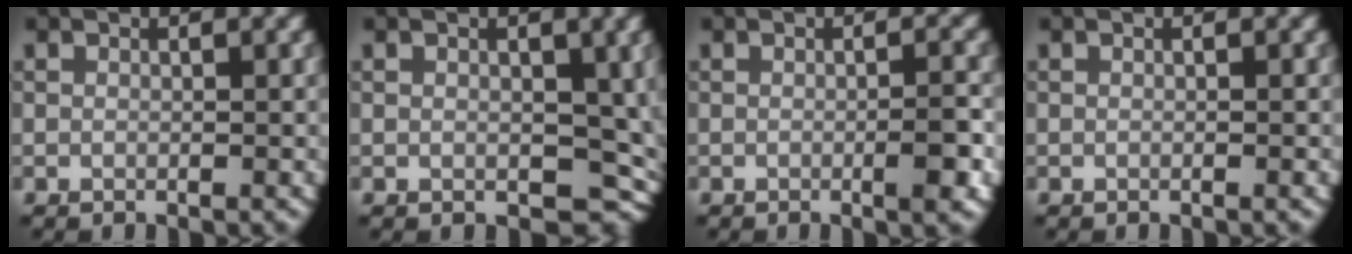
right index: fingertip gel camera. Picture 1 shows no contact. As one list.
[{"total": 4.8, "force": [0.1, 3.2, 3.6], "torque": [-0.052, -0.016, 0.006]}, {"total": 2.5, "force": [-0.6, 0.4, 2.4], "torque": [-0.033, 0.002, -0.012]}, {"total": 0.0}]